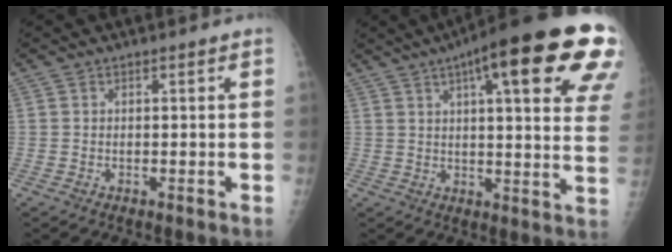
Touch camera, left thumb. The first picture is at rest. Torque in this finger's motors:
{"motor_torque": [2.76, 2.25, 2.15, -0.62, 0.15]}